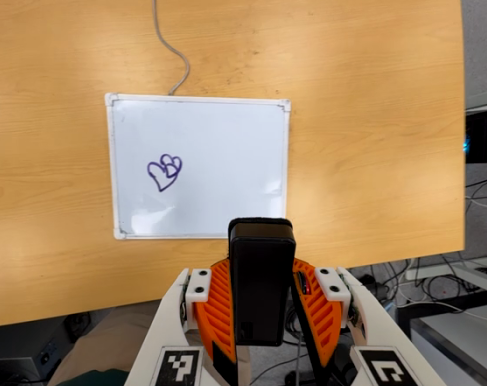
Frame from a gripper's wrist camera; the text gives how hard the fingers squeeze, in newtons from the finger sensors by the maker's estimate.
{"total": 7.0, "left": 5.4, "right": 8.6}